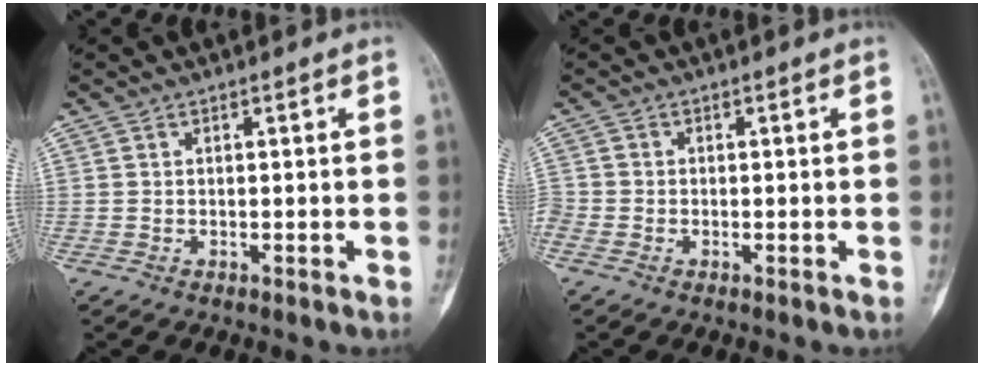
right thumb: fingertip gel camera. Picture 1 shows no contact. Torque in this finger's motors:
{"motor_torque": [2.11, 2.16, 1.69, -1.08, 0.21]}